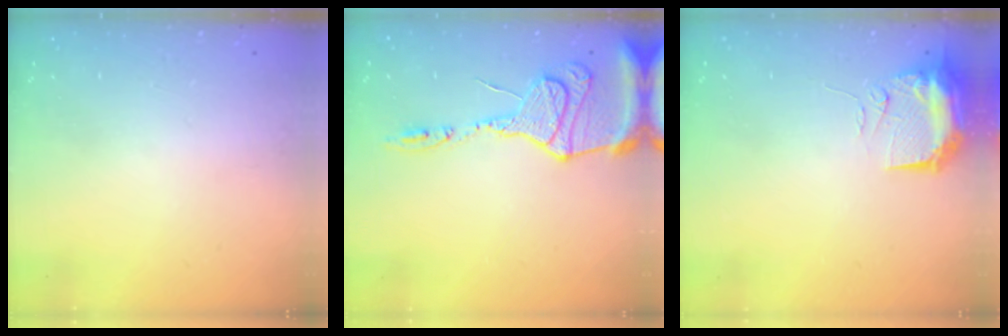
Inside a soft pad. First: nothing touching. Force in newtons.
{"total": 15.3, "press": 15.2, "slide": 1.4}
{"total": 10.2, "press": 10.1, "slide": 1.7}